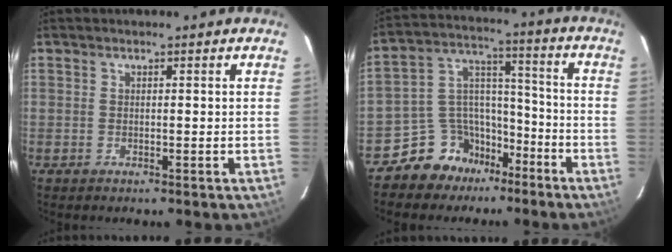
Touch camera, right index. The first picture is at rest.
{"total": 11.1, "force": [-7.9, 7.5, 2.2], "torque": [-0.050, 0.065, -0.132]}